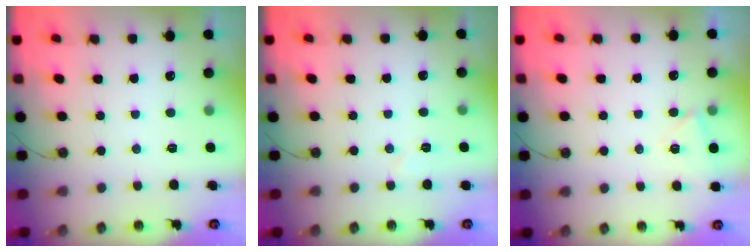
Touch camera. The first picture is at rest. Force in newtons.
{"total": 3.5, "press": 3.1, "slide": 1.8}
{"total": 4.9, "press": 4.1, "slide": 2.6}